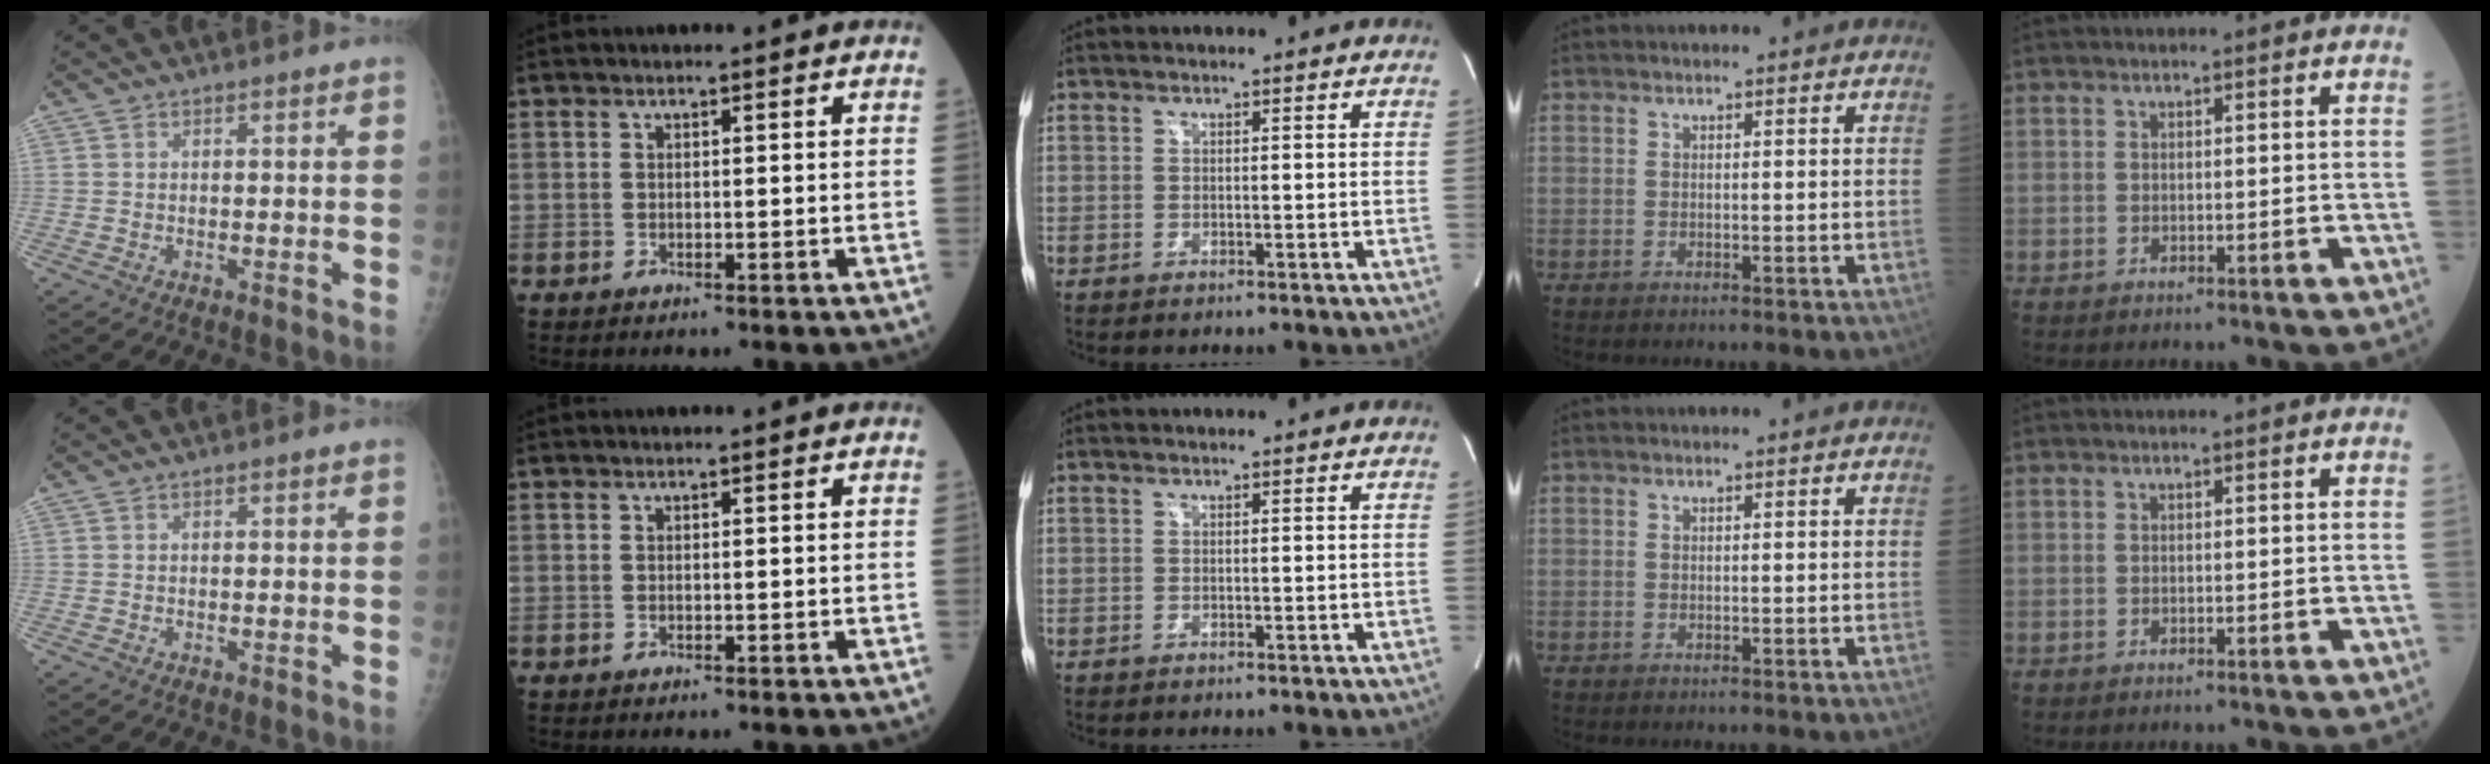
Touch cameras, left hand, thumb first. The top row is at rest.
{}